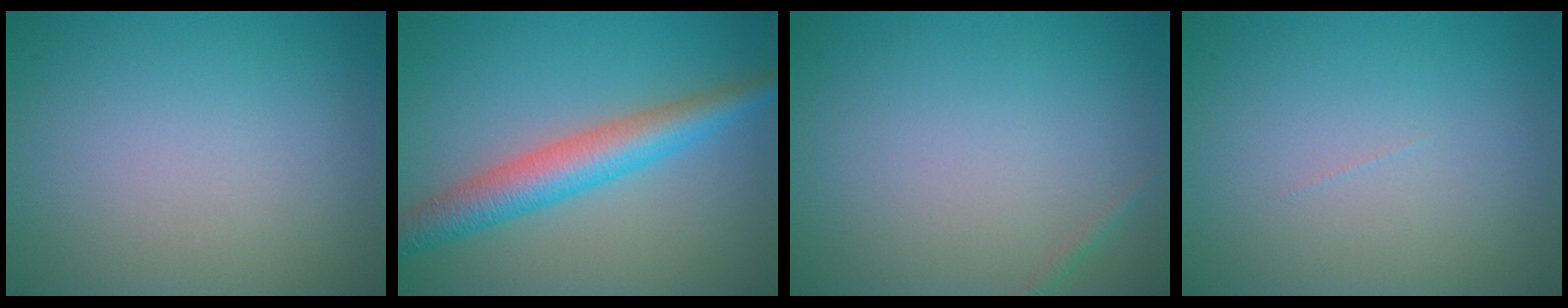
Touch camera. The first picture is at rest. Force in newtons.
{"total": 5.4, "press": 5.4, "slide": 0.0}
{"total": 0.5, "press": 0.5, "slide": 0.0}
{"total": 0.0}